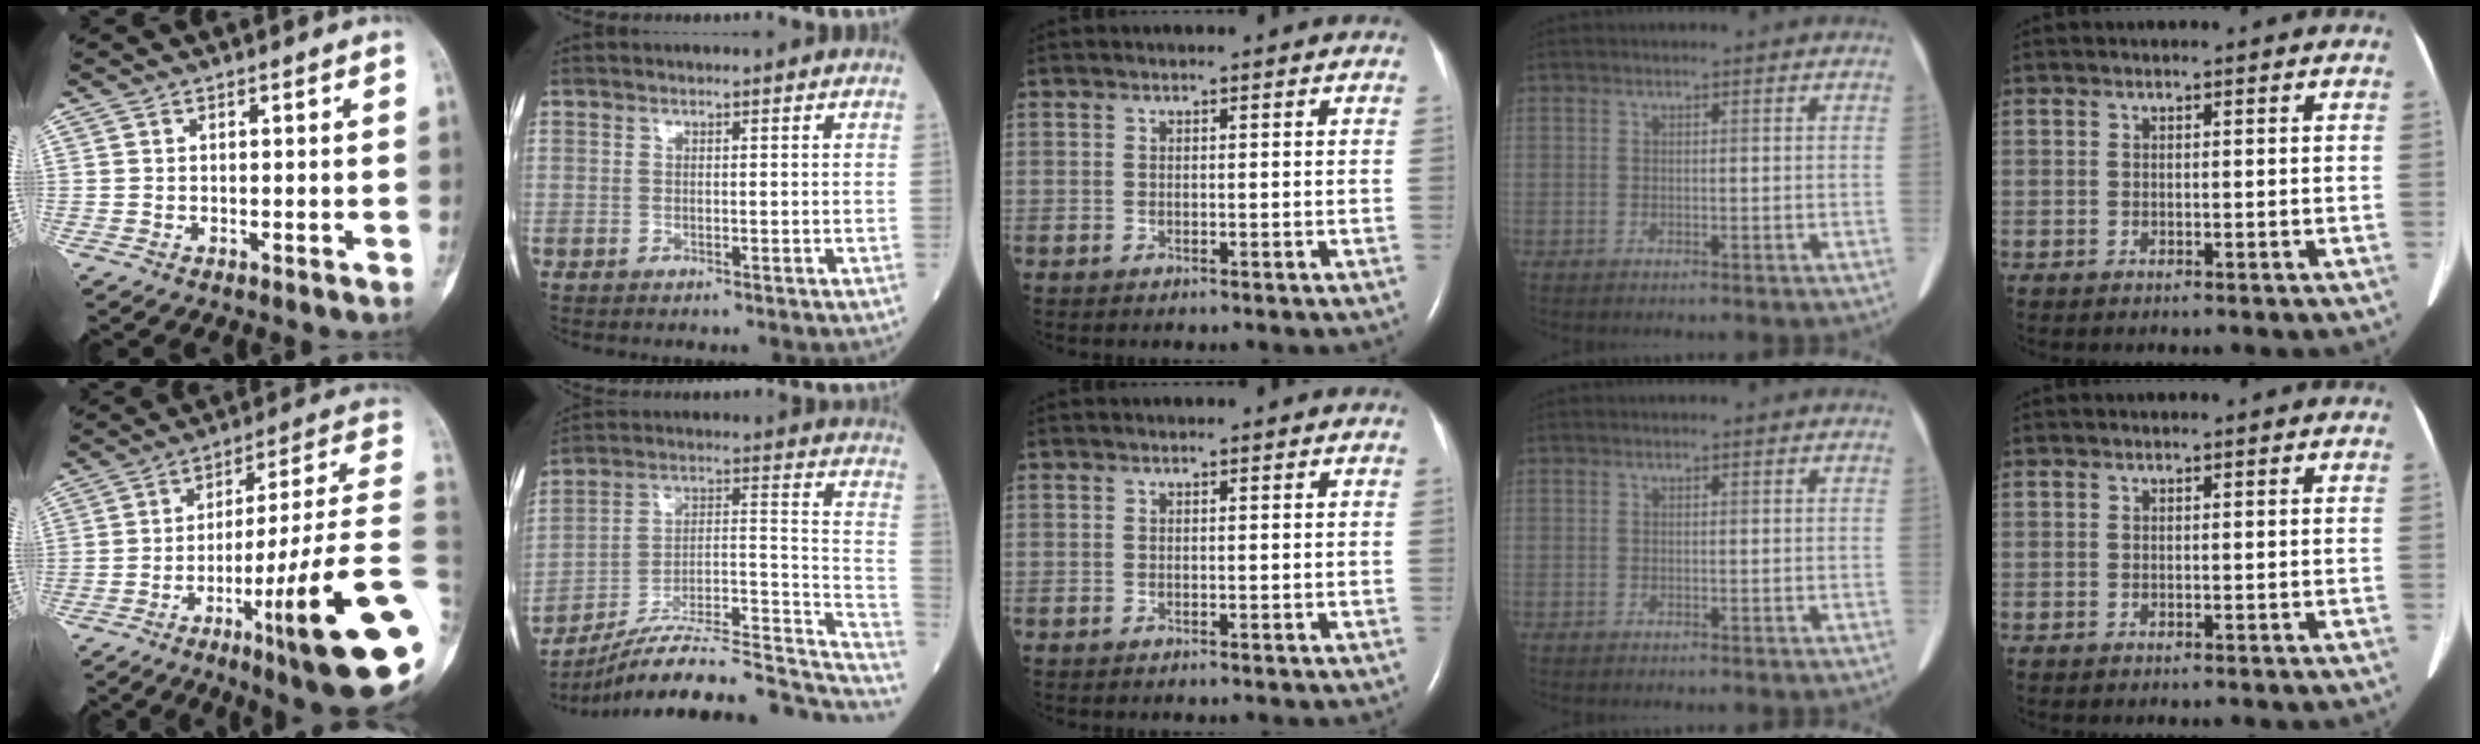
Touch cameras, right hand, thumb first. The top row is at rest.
{"thumb": {"total": 23.7, "force": [-7.4, 1.6, 22.4], "torque": [-0.291, 0.022, -0.112]}, "index": {"total": 24.2, "force": [-21.5, 4.0, 10.3], "torque": [-0.111, 0.041, -0.323]}}